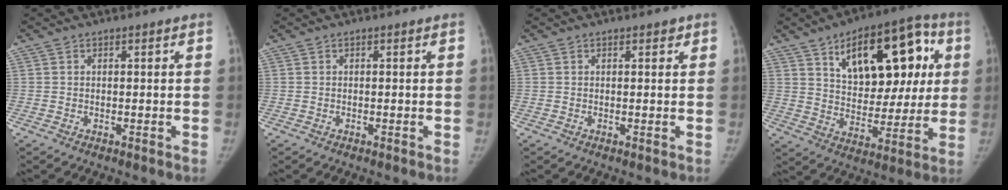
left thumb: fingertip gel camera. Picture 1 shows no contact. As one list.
[{"total": 0.0}, {"total": 1.1, "force": [0.8, 0.6, 0.6], "torque": [0.000, -0.003, 0.008]}, {"total": 22.4, "force": [7.8, 11.7, 17.5], "torque": [-0.198, -0.004, 0.120]}]